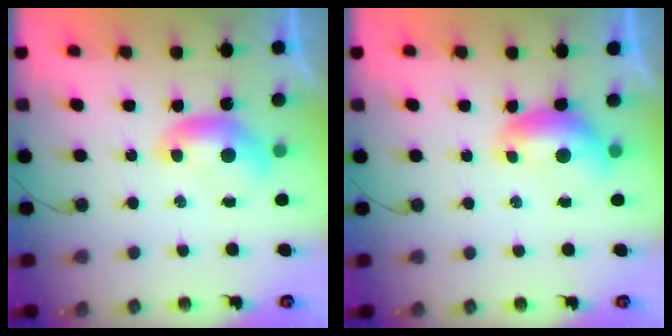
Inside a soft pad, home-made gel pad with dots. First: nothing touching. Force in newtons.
{"total": 1.0, "press": 0.7, "slide": 0.7}